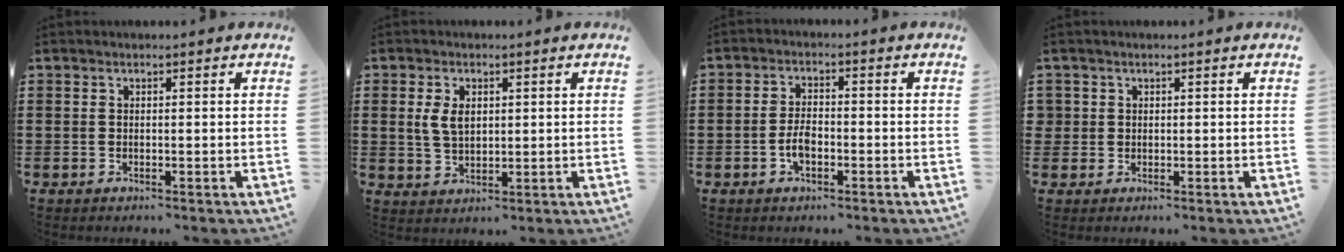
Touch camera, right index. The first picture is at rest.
{"total": 4.2, "force": [0.9, 2.5, 3.3], "torque": [-0.078, 0.006, 0.013]}
{"total": 3.9, "force": [-1.3, 1.9, 3.1], "torque": [-0.071, 0.002, -0.028]}
{"total": 1.3, "force": [0.3, 1.3, 0.2], "torque": [-0.006, 0.006, 0.005]}